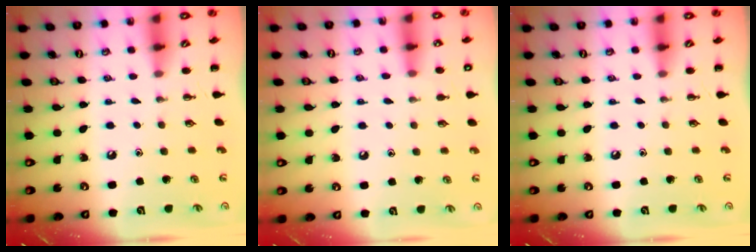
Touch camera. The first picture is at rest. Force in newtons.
{"total": 7.4, "press": 7.0, "slide": 2.2}
{"total": 0.0}